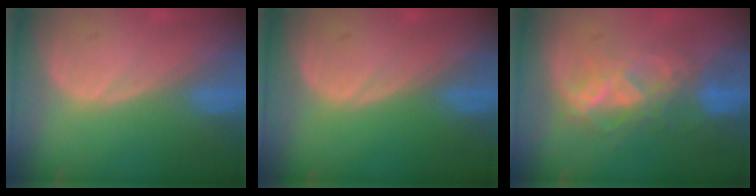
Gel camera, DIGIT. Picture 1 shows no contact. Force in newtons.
{"total": 0.0}
{"total": 6.8, "press": 6.7, "slide": 1.5}